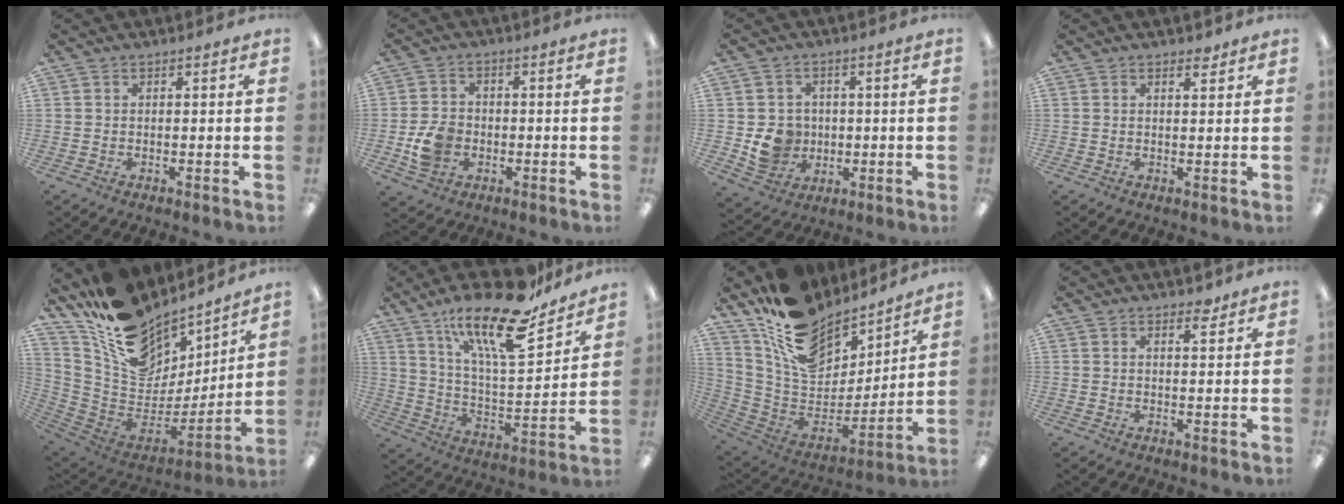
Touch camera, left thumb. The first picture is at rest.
{"total": 7.6, "force": [-1.8, 6.1, 4.0], "torque": [-0.071, 0.007, -0.032]}
{"total": 8.0, "force": [-0.7, 7.5, 2.6], "torque": [-0.050, 0.010, -0.004]}
{"total": 2.1, "force": [1.8, 0.9, 0.8], "torque": [-0.001, -0.007, 0.029]}
{"total": 18.4, "force": [12.7, 10.7, 8.0], "torque": [-0.158, -0.102, 0.236]}
{"total": 22.2, "force": [16.3, 6.4, 13.7], "torque": [-0.231, -0.105, 0.273]}
{"total": 18.8, "force": [13.4, 10.5, 8.1], "torque": [-0.168, -0.092, 0.252]}
{"total": 2.7, "force": [2.2, 1.0, 1.1], "torque": [-0.001, -0.012, 0.035]}